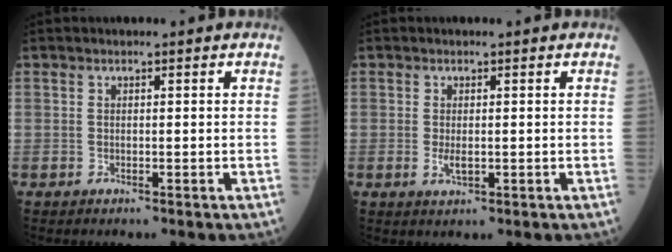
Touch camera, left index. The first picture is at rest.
{"total": 1.6, "force": [-0.2, 0.7, 1.5], "torque": [-0.031, -0.006, 0.001]}